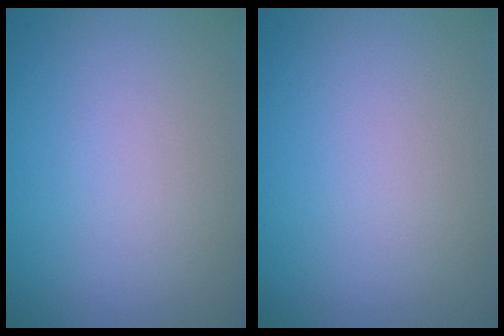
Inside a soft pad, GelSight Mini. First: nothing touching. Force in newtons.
{"total": 0.0}